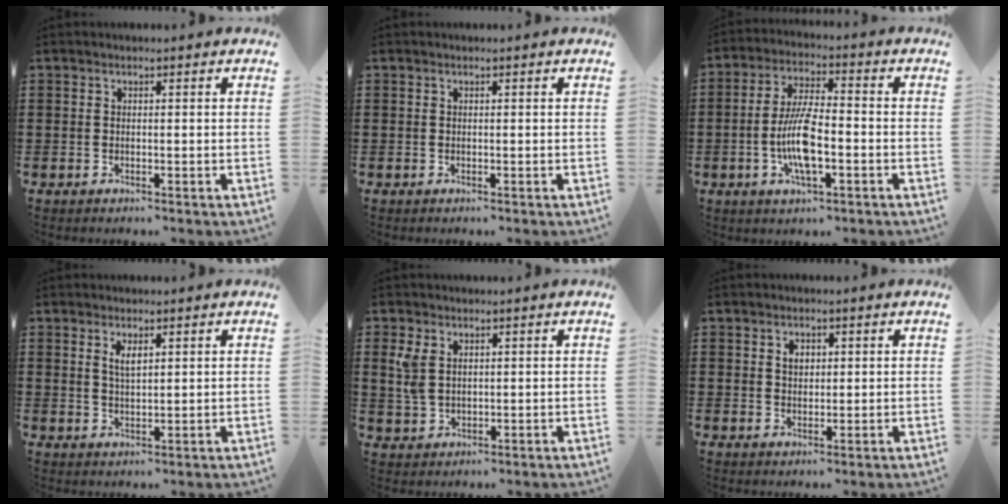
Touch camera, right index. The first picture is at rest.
{"total": 0.0}
{"total": 8.8, "force": [-2.2, 2.6, 8.1], "torque": [-0.178, -0.013, -0.045]}
{"total": 2.3, "force": [1.3, 0.7, 1.7], "torque": [-0.037, 0.002, 0.023]}
{"total": 3.8, "force": [1.6, 2.3, 2.5], "torque": [-0.065, 0.006, 0.027]}
{"total": 1.8, "force": [0.8, 1.2, 1.0], "torque": [-0.024, 0.007, 0.015]}